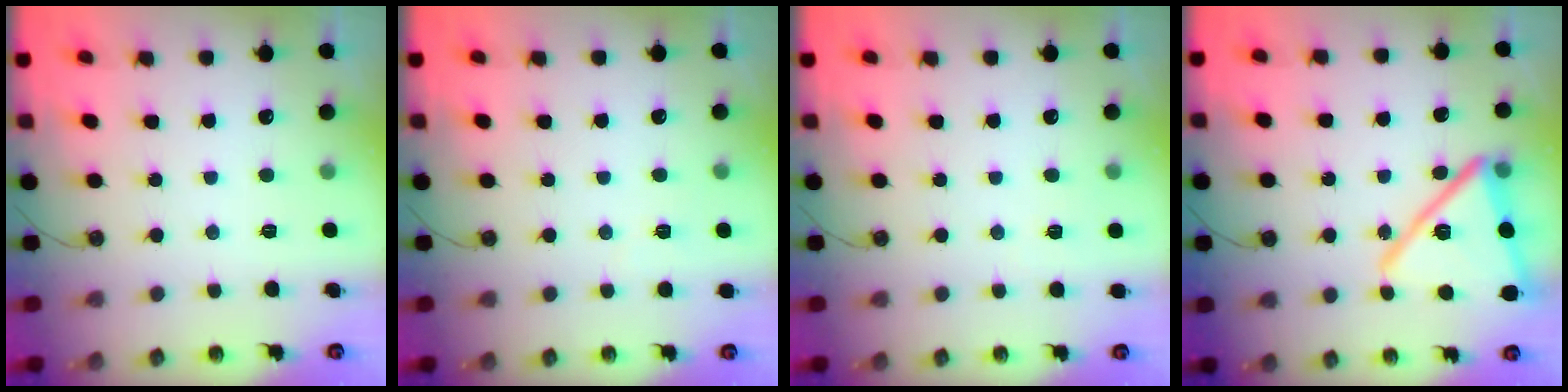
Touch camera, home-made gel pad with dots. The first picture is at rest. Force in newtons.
{"total": 2.1, "press": 2.1, "slide": 0.5}
{"total": 1.7, "press": 1.7, "slide": 0.4}
{"total": 20.3, "press": 20.3, "slide": 1.1}